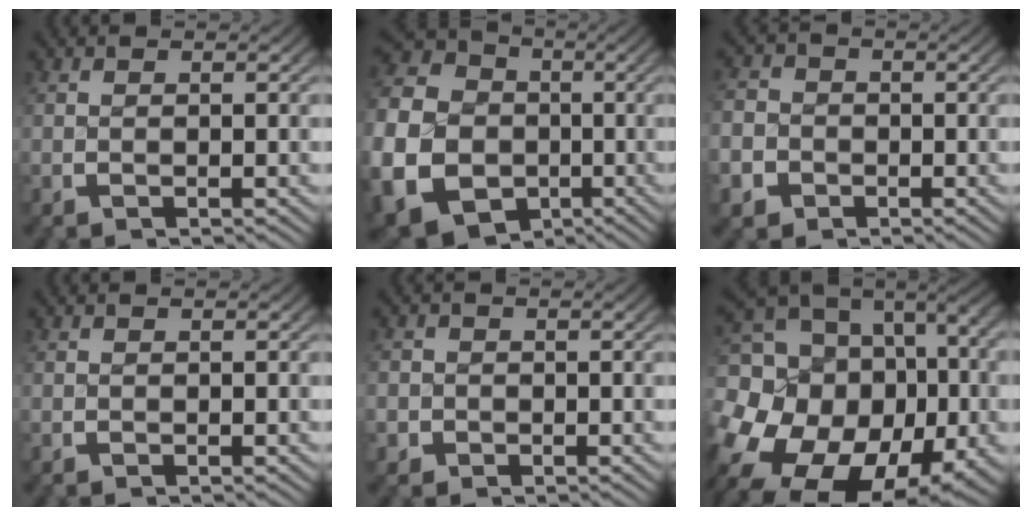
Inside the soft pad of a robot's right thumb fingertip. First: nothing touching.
{"total": 20.3, "force": [-4.5, 17.1, 9.9], "torque": [-0.237, -0.070, -0.071]}
{"total": 6.3, "force": [-2.0, 5.7, 1.5], "torque": [-0.040, -0.021, -0.038]}
{"total": 0.0}
{"total": 2.6, "force": [-0.8, 2.4, 0.3], "torque": [-0.011, -0.013, -0.013]}
{"total": 24.4, "force": [-4.0, 18.4, 15.5], "torque": [-0.308, -0.074, -0.046]}